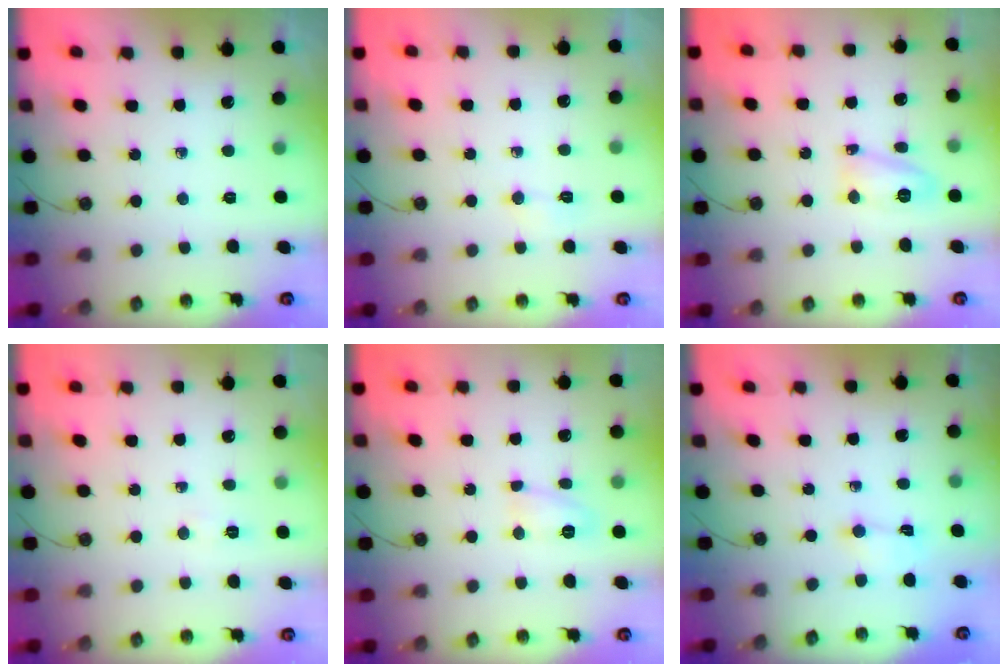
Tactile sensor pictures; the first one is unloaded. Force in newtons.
{"total": 2.9, "press": 2.9, "slide": 0.5}
{"total": 9.7, "press": 9.6, "slide": 1.1}
{"total": 2.8, "press": 2.8, "slide": 0.5}
{"total": 6.0, "press": 6.0, "slide": 0.6}
{"total": 1.2, "press": 1.0, "slide": 0.6}